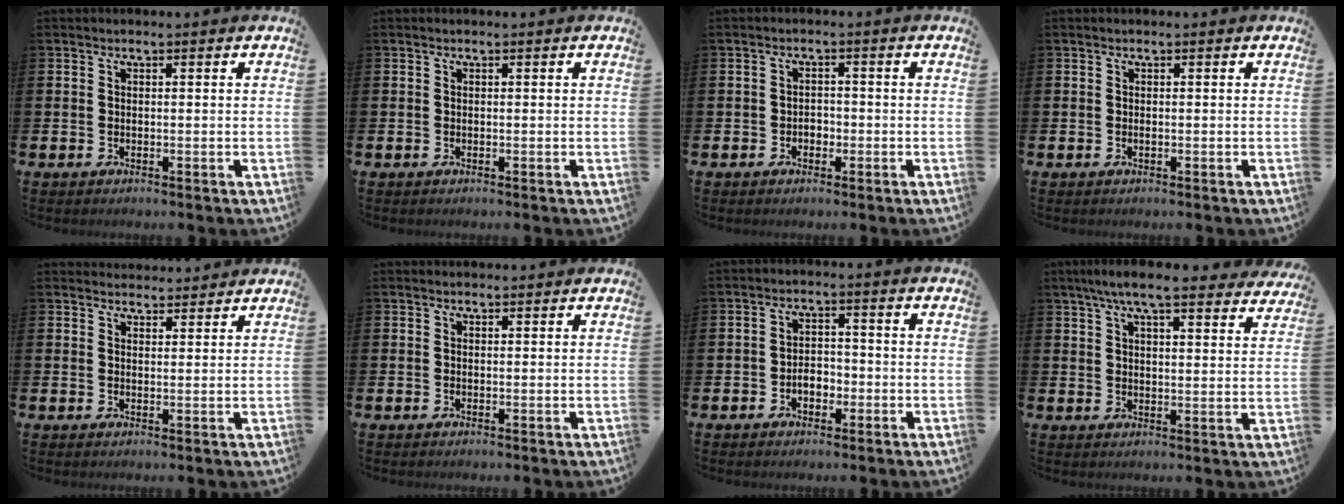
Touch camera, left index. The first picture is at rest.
{"total": 0.0}
{"total": 1.6, "force": [-0.6, 1.3, 0.6], "torque": [-0.005, -0.001, -0.017]}
{"total": 0.0}
{"total": 2.8, "force": [2.8, 0.6, -0.3], "torque": [0.009, -0.019, 0.049]}
{"total": 0.6, "force": [0.6, 0.1, 0.0], "torque": [0.011, -0.004, 0.010]}
{"total": 2.8, "force": [-1.1, 1.9, 1.8], "torque": [-0.026, 0.001, -0.026]}
{"total": 7.2, "force": [6.4, 1.0, 3.1], "torque": [-0.069, -0.022, 0.112]}